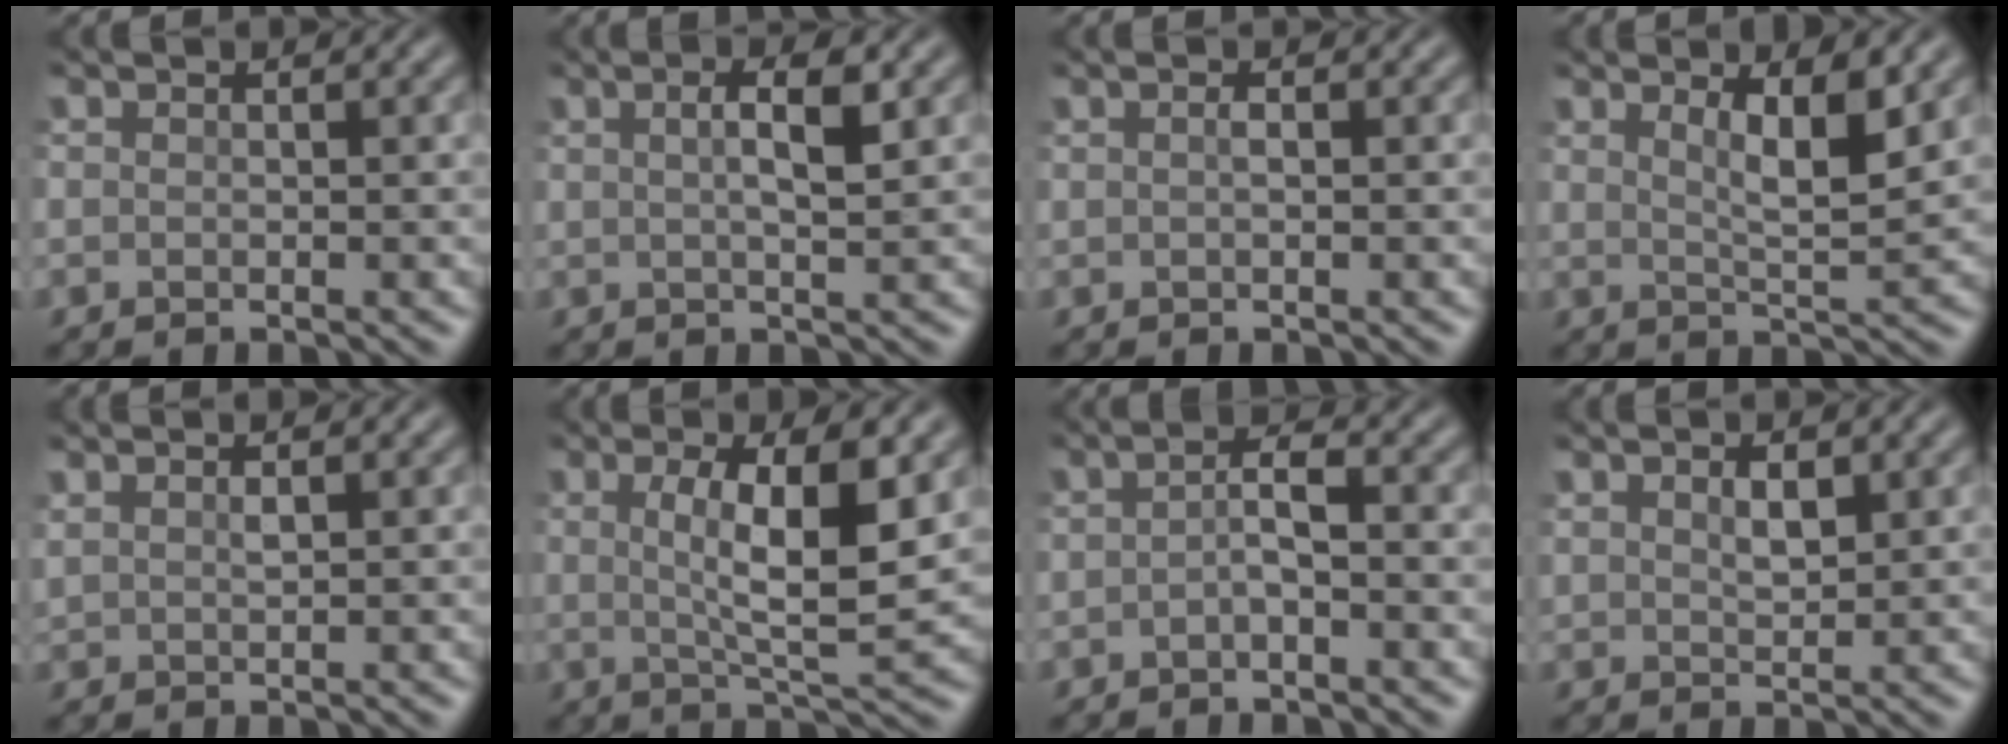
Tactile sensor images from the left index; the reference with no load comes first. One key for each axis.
{"total": 3.4, "fx": 1.0, "fy": 0.9, "fz": 3.1, "tx": -0.051, "ty": 0.005, "tz": 0.015}
{"total": 0.7, "fx": 0.1, "fy": 0.2, "fz": 0.7, "tx": -0.018, "ty": 0.001, "tz": 0.001}
{"total": 4.1, "fx": 1.9, "fy": 1.0, "fz": 3.6, "tx": -0.061, "ty": -0.009, "tz": 0.031}
{"total": 1.1, "fx": 0.7, "fy": 0.3, "fz": 0.7, "tx": -0.022, "ty": -0.001, "tz": 0.017}
{"total": 6.9, "fx": 1.2, "fy": 1.7, "fz": 6.5, "tx": -0.108, "ty": -0.009, "tz": 0.022}
{"total": 2.0, "fx": -0.5, "fy": 0.6, "fz": 1.9, "tx": -0.040, "ty": 0.005, "tz": -0.014}
{"total": 1.9, "fx": 0.9, "fy": 0.8, "fz": 1.4, "tx": -0.033, "ty": -0.003, "tz": 0.021}